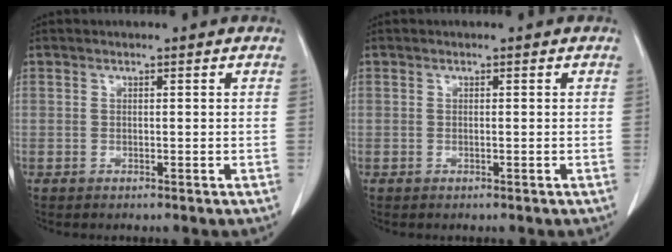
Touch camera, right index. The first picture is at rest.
{"total": 0.0}